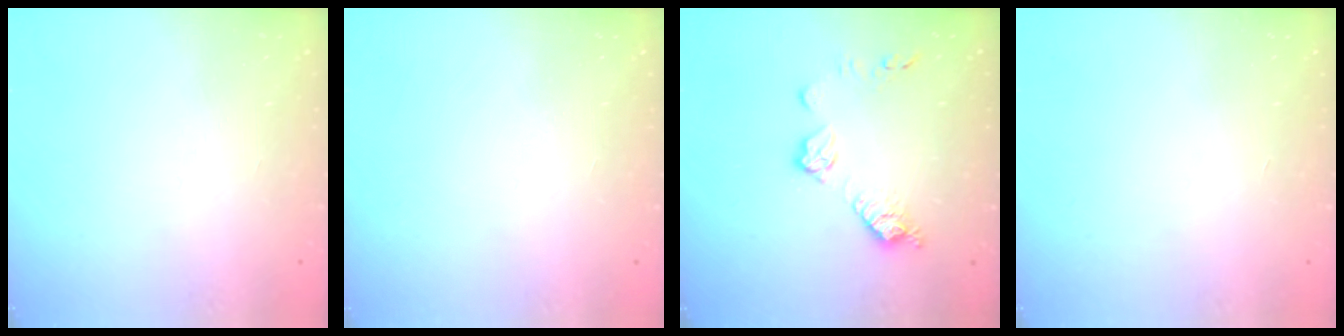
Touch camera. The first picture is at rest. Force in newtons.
{"total": 0.0}
{"total": 9.9, "press": 9.9, "slide": 0.4}
{"total": 0.0}